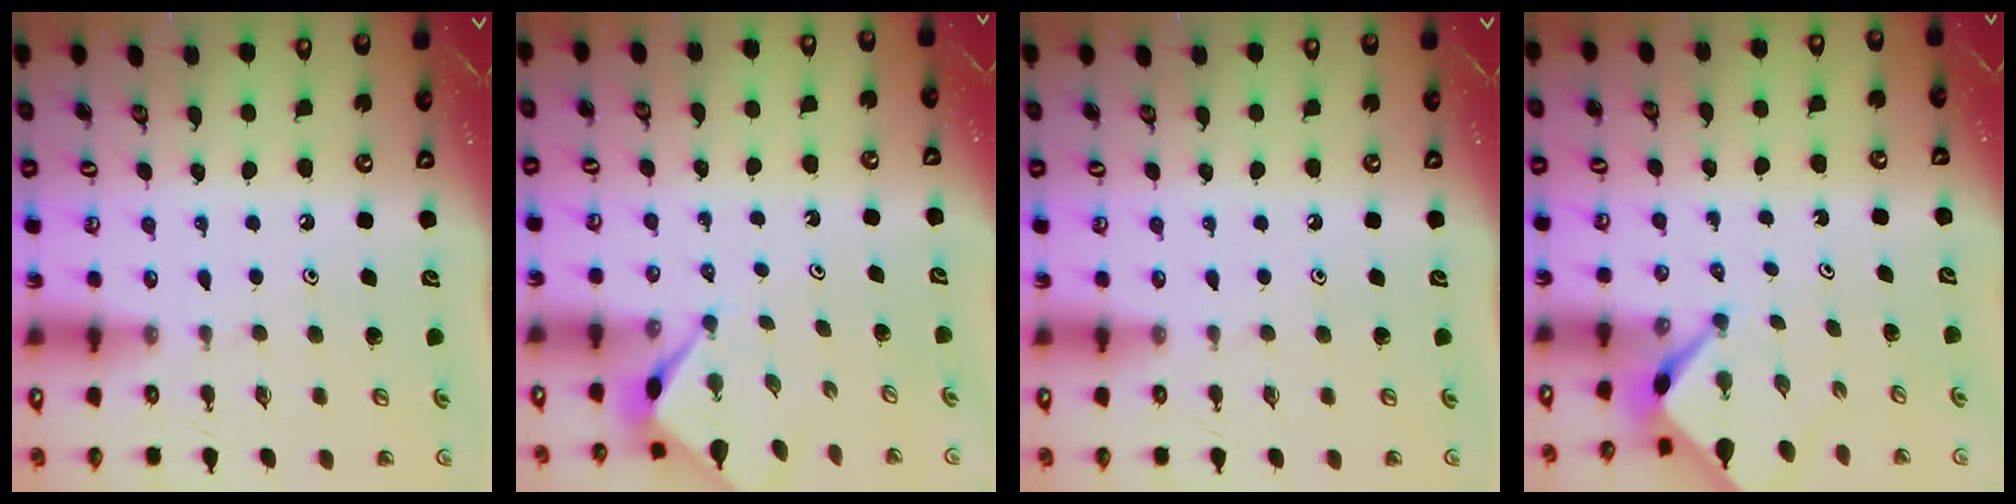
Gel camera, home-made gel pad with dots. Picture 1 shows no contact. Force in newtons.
{"total": 3.0, "press": 3.0, "slide": 0.3}
{"total": 0.0}
{"total": 2.5, "press": 2.5, "slide": 0.2}